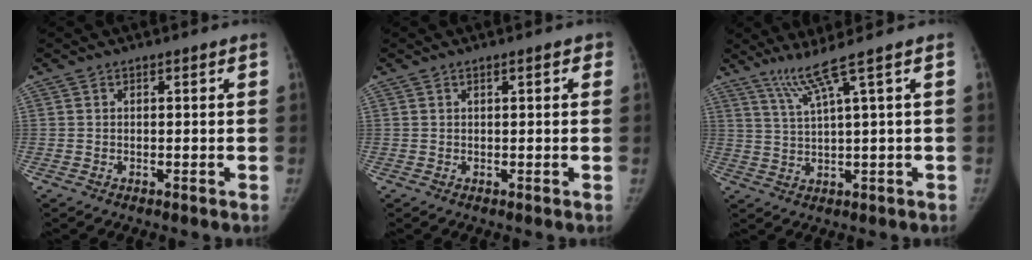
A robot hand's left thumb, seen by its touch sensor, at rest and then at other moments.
{"total": 1.7, "force": [0.7, 0.6, 1.4], "torque": [-0.013, 0.002, 0.007]}
{"total": 5.5, "force": [3.4, -1.9, 3.9], "torque": [-0.082, -0.020, 0.077]}